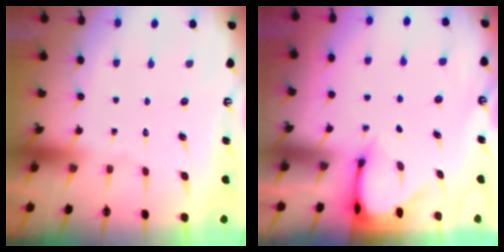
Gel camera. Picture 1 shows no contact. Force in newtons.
{"total": 3.2, "press": 3.2, "slide": 0.3}